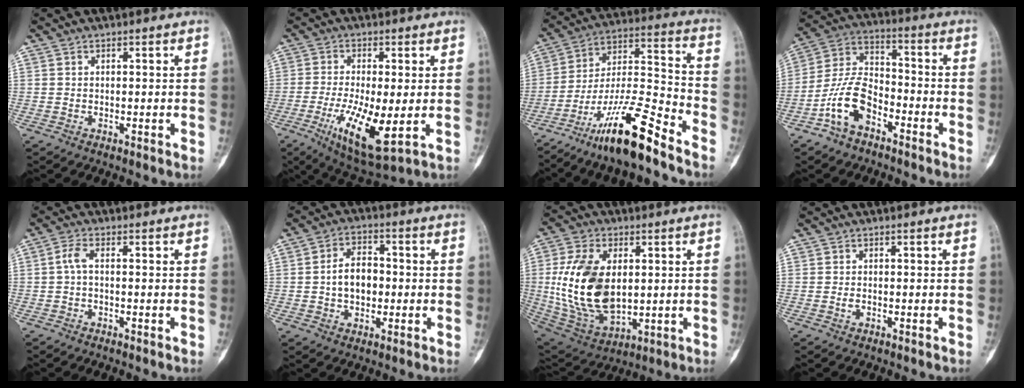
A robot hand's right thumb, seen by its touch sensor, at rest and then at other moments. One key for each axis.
{"total": 12.8, "fx": -3.1, "fy": 3.9, "fz": 11.8, "tx": -0.220, "ty": -0.021, "tz": -0.044}
{"total": 17.2, "fx": -12.3, "fy": 2.8, "fz": 11.8, "tx": -0.220, "ty": 0.085, "tz": -0.217}
{"total": 11.2, "fx": -5.8, "fy": 6.3, "fz": 7.2, "tx": -0.140, "ty": 0.053, "tz": -0.119}
{"total": 2.5, "fx": -0.2, "fy": 0.9, "fz": 2.3, "tx": -0.052, "ty": 0.005, "tz": -0.008}
{"total": 7.7, "fx": -0.4, "fy": 5.3, "fz": 5.6, "tx": -0.076, "ty": 0.020, "tz": -0.012}
{"total": 19.3, "fx": 1.5, "fy": 11.7, "fz": 15.3, "tx": -0.287, "ty": -0.012, "tz": 0.043}
{"total": 1.0, "fx": -0.4, "fy": 0.5, "fz": 0.7, "tx": -0.019, "ty": 0.002, "tz": -0.008}